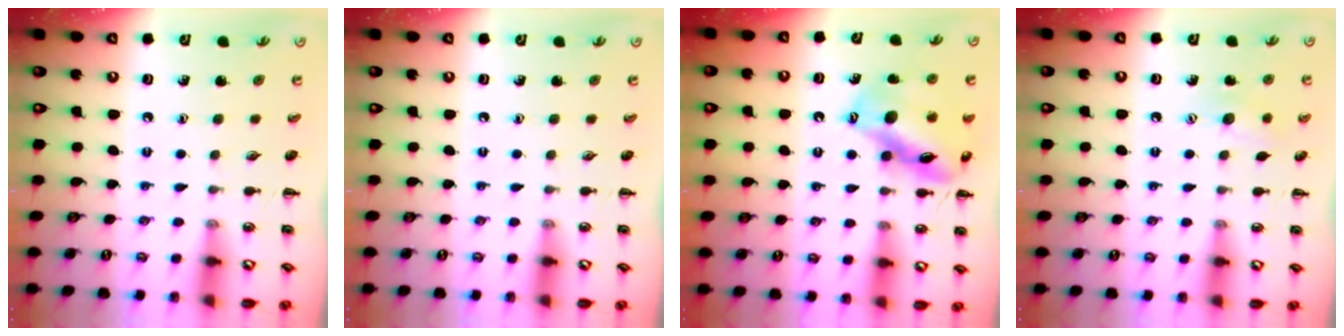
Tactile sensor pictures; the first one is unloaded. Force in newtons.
{"total": 0.0}
{"total": 15.8, "press": 15.7, "slide": 1.9}
{"total": 8.6, "press": 8.4, "slide": 1.7}